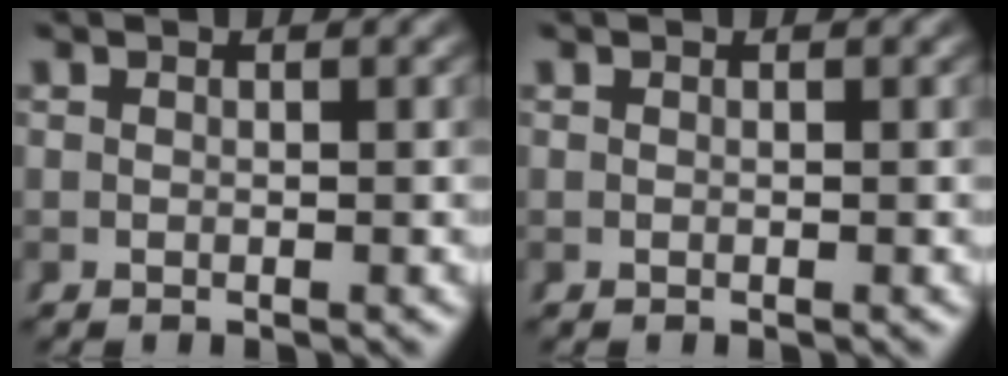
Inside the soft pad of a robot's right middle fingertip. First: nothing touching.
{"total": 0.0}